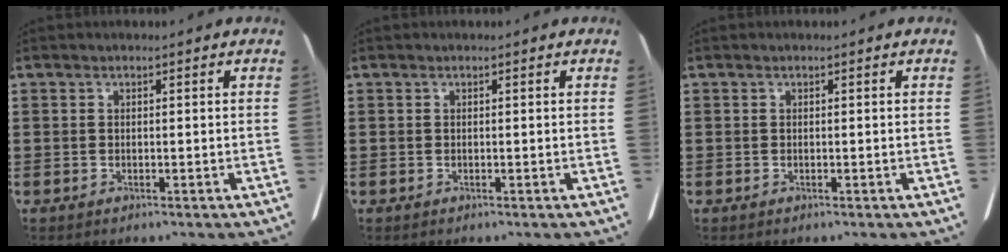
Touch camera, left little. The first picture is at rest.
{"total": 0.0}
{"total": 0.0}